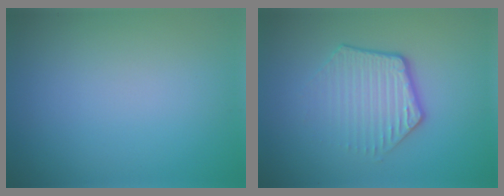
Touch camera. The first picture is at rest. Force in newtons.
{"total": 4.2, "press": 3.1, "slide": 2.8}